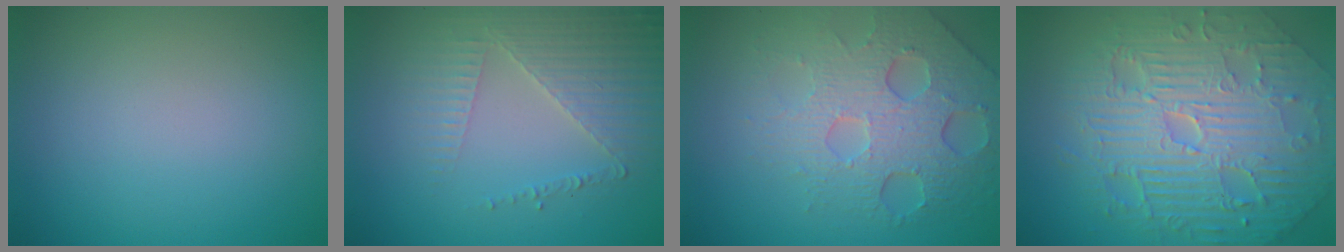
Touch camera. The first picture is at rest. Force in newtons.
{"total": 3.5, "press": 3.3, "slide": 1.2}
{"total": 6.8, "press": 4.9, "slide": 4.7}
{"total": 11.0, "press": 7.1, "slide": 8.4}